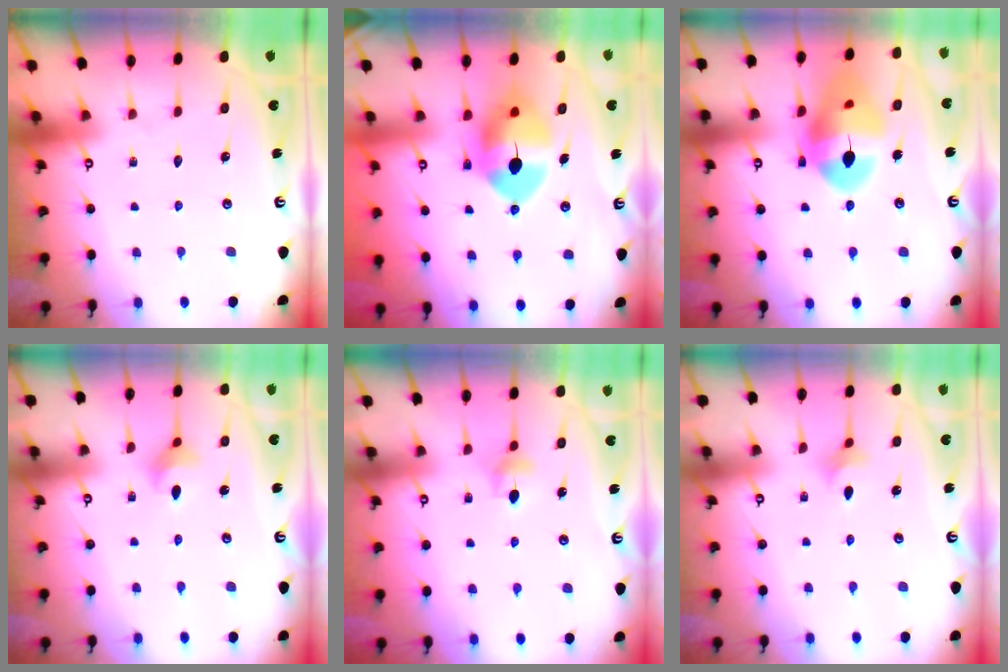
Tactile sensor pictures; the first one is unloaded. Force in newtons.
{"total": 11.4, "press": 11.2, "slide": 1.8}
{"total": 17.4, "press": 17.2, "slide": 2.1}
{"total": 2.7, "press": 2.7, "slide": 0.4}
{"total": 4.8, "press": 4.7, "slide": 0.7}
{"total": 2.6, "press": 2.6, "slide": 0.6}